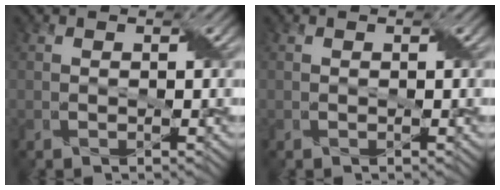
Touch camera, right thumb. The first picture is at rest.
{"total": 0.0}